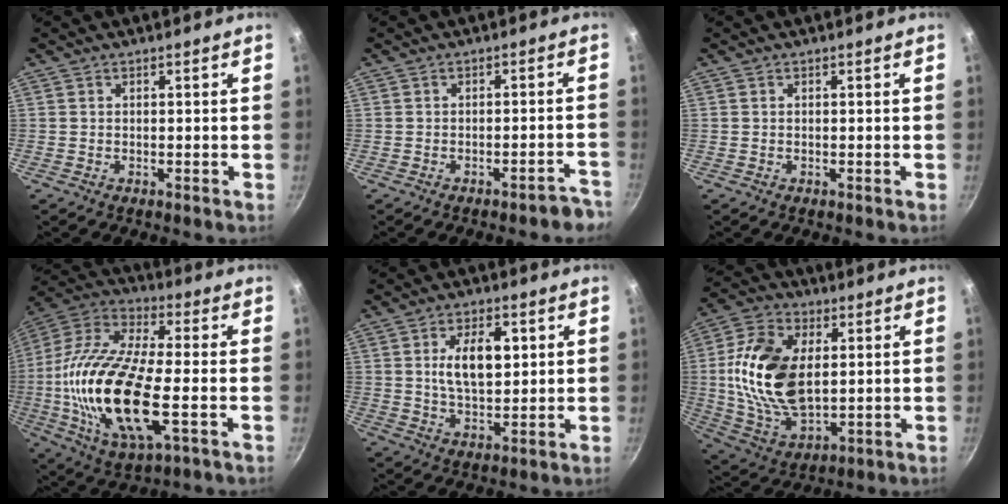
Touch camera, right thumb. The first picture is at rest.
{"total": 4.6, "force": [-3.7, 1.2, 2.4], "torque": [-0.008, 0.044, -0.031]}
{"total": 0.0}
{"total": 24.2, "force": [-3.5, 9.5, 22.0], "torque": [-0.442, 0.015, -0.078]}
{"total": 9.9, "force": [2.3, 5.3, 8.0], "torque": [-0.121, -0.008, 0.039]}
{"total": 19.3, "force": [2.2, 11.6, 15.3], "torque": [-0.277, -0.005, 0.044]}